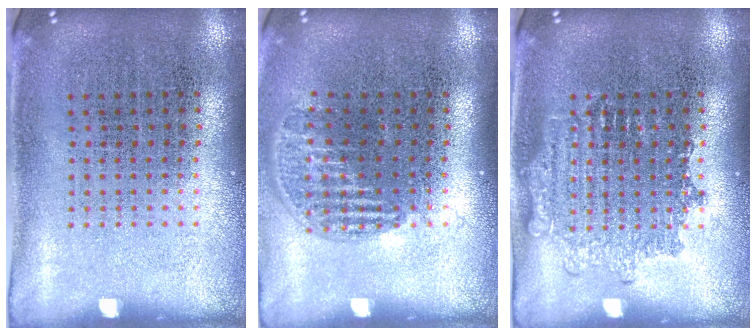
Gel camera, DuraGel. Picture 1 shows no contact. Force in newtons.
{"total": 1.2, "press": 1.0, "slide": 0.6}
{"total": 1.8, "press": 1.8, "slide": 0.3}